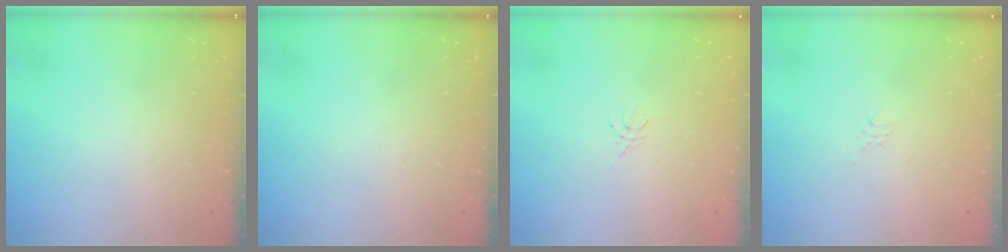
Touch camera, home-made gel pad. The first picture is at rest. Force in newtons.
{"total": 0.0}
{"total": 3.0, "press": 2.9, "slide": 0.6}
{"total": 2.2, "press": 2.2, "slide": 0.4}